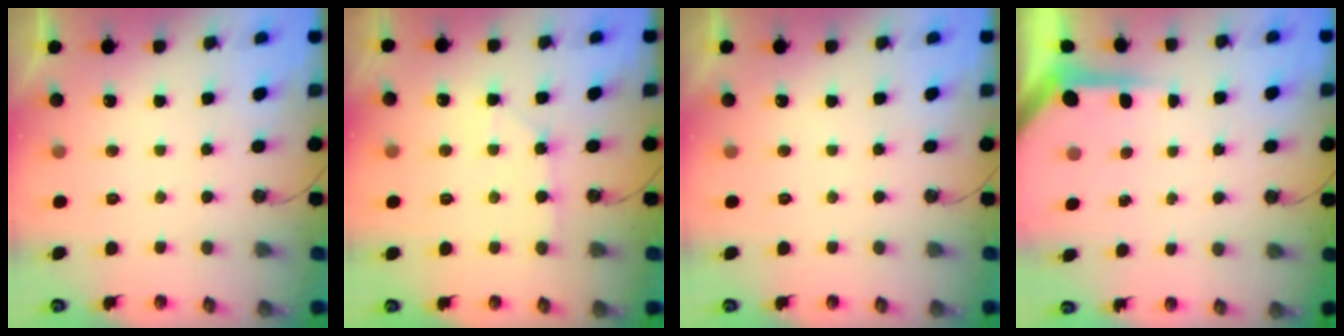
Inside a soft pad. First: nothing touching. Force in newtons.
{"total": 6.7, "press": 6.7, "slide": 0.8}
{"total": 0.0}
{"total": 3.9, "press": 3.8, "slide": 0.4}